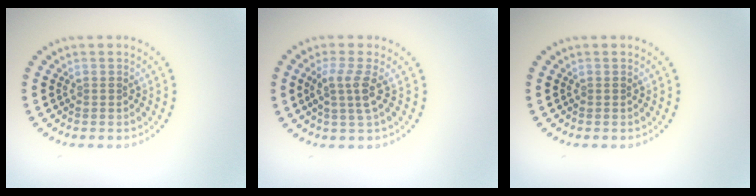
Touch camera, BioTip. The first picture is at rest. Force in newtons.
{"total": 2.5, "press": 2.0, "slide": 1.5}
{"total": 0.0}